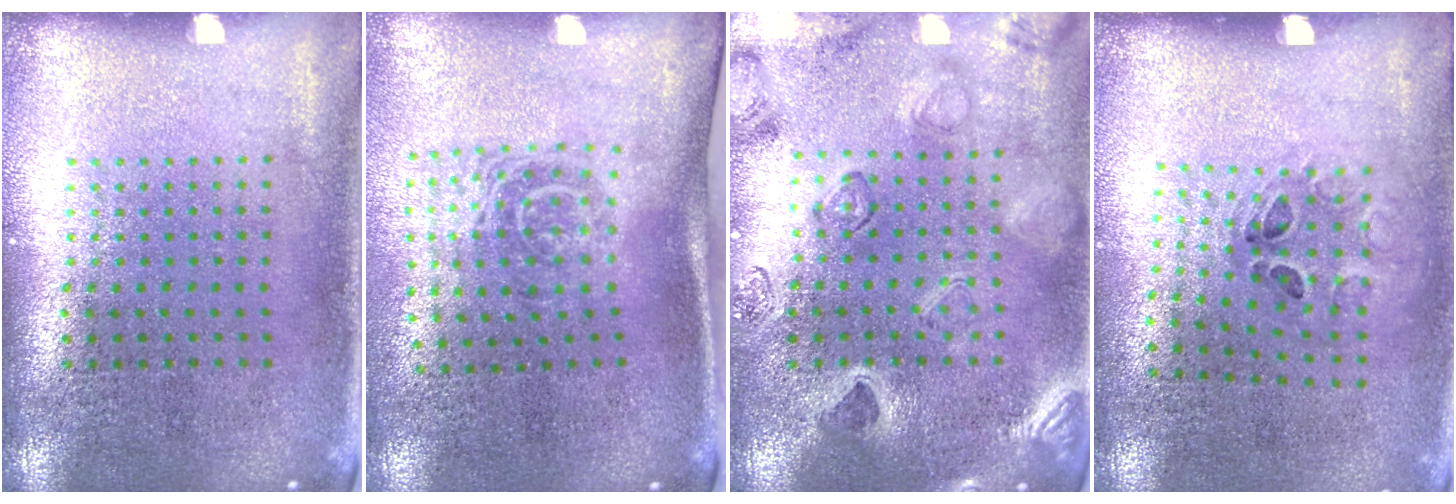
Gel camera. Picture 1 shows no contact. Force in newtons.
{"total": 1.7, "press": 1.2, "slide": 1.2}
{"total": 2.5, "press": 2.4, "slide": 0.6}
{"total": 1.2, "press": 0.7, "slide": 1.0}